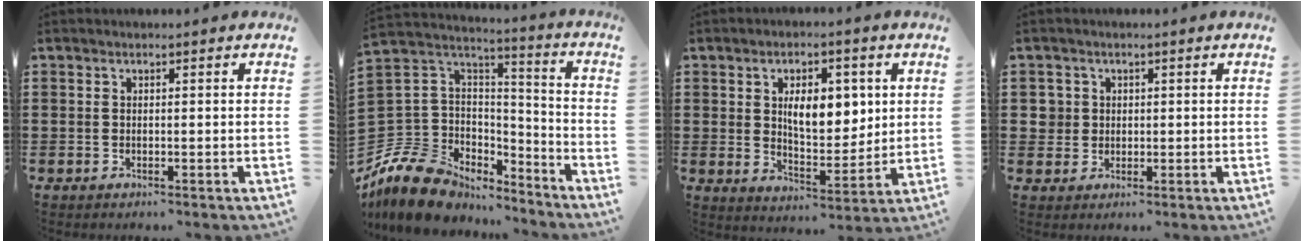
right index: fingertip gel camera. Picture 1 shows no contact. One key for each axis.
{"total": 11.1, "fx": -8.1, "fy": 6.7, "fz": 3.5, "tx": -0.104, "ty": 0.014, "tz": -0.156}
{"total": 8.0, "fx": 2.3, "fy": 4.2, "fz": 6.5, "tx": -0.105, "ty": 0.000, "tz": 0.033}
{"total": 2.7, "fx": 0.5, "fy": 2.7, "fz": 0.4, "tx": -0.022, "ty": 0.010, "tz": 0.008}